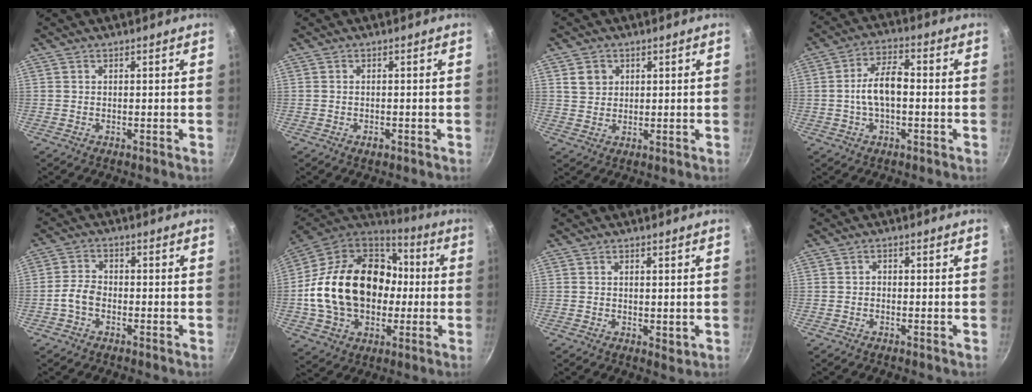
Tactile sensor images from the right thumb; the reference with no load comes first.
{"total": 1.2, "force": [-0.7, 0.7, 0.7], "torque": [-0.012, 0.001, -0.012]}
{"total": 4.1, "force": [1.4, 3.6, 1.5], "torque": [-0.008, 0.003, 0.026]}
{"total": 8.4, "force": [-0.7, 4.2, 7.2], "torque": [-0.119, 0.031, -0.019]}
{"total": 4.1, "force": [-1.6, 2.8, 2.6], "torque": [-0.049, 0.024, -0.038]}
{"total": 26.8, "force": [-0.2, 19.6, 18.2], "torque": [-0.301, 0.046, 0.007]}
{"total": 2.1, "force": [0.3, 1.4, 1.5], "torque": [-0.020, -0.004, 0.006]}
{"total": 1.1, "force": [-0.5, 0.8, 0.5], "torque": [-0.010, 0.007, -0.009]}